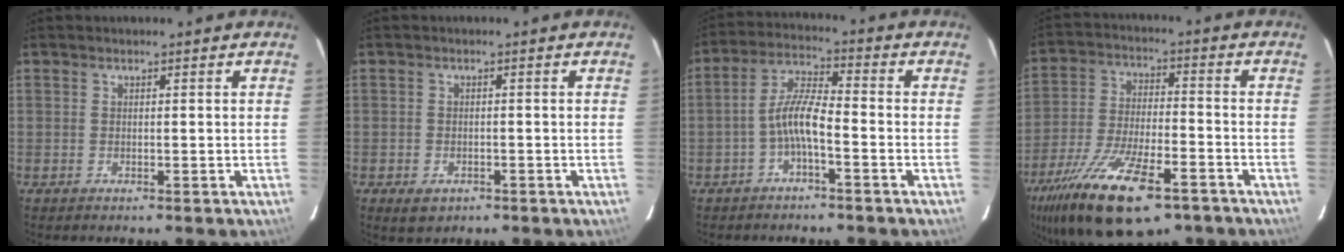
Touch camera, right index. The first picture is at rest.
{"total": 3.1, "force": [-1.6, 2.3, 1.5], "torque": [-0.030, -0.002, -0.017]}
{"total": 6.1, "force": [-2.6, 1.3, 5.4], "torque": [-0.116, 0.016, -0.050]}
{"total": 20.8, "force": [-13.1, 7.5, 14.3], "torque": [-0.284, -0.047, -0.222]}